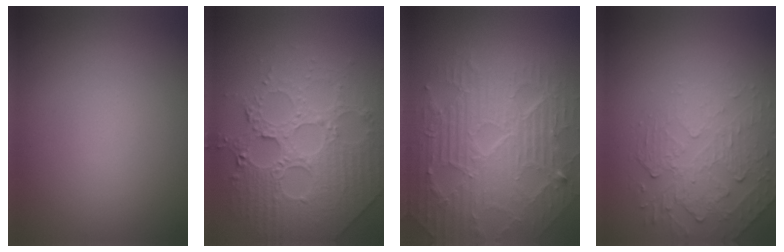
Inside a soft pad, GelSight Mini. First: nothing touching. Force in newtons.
{"total": 8.2, "press": 6.0, "slide": 5.7}
{"total": 10.1, "press": 6.5, "slide": 7.7}
{"total": 2.4, "press": 1.7, "slide": 1.7}